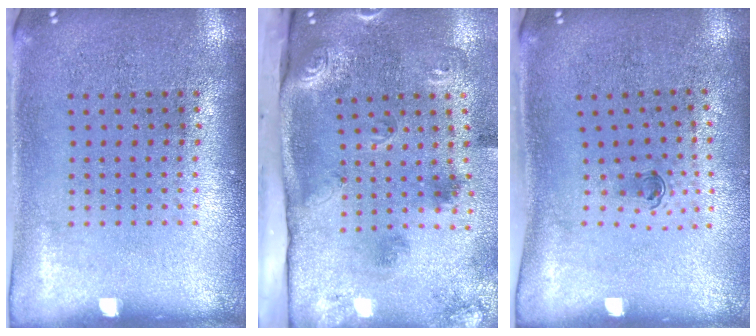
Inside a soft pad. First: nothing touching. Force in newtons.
{"total": 3.4, "press": 2.1, "slide": 2.6}
{"total": 0.7, "press": 0.3, "slide": 0.6}